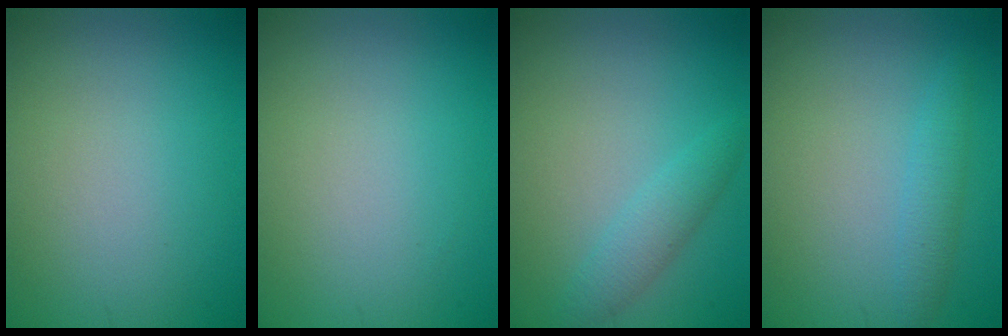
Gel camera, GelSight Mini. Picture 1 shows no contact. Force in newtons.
{"total": 0.0}
{"total": 2.1, "press": 2.0, "slide": 0.2}
{"total": 1.7, "press": 1.7, "slide": 0.0}